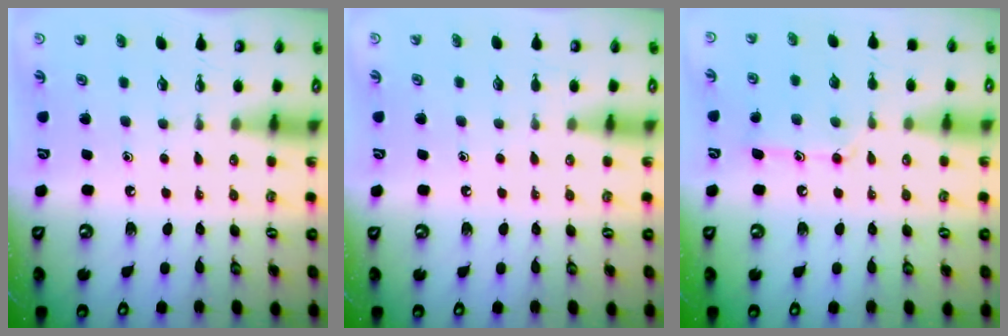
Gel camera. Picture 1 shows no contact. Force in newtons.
{"total": 2.8, "press": 2.8, "slide": 0.2}
{"total": 10.2, "press": 10.2, "slide": 0.6}